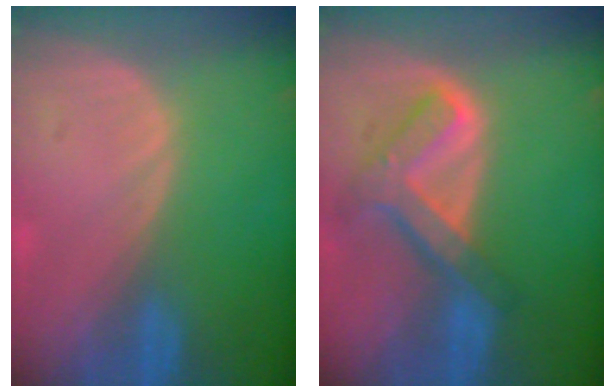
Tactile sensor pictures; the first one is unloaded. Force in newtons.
{"total": 7.7, "press": 6.5, "slide": 4.2}